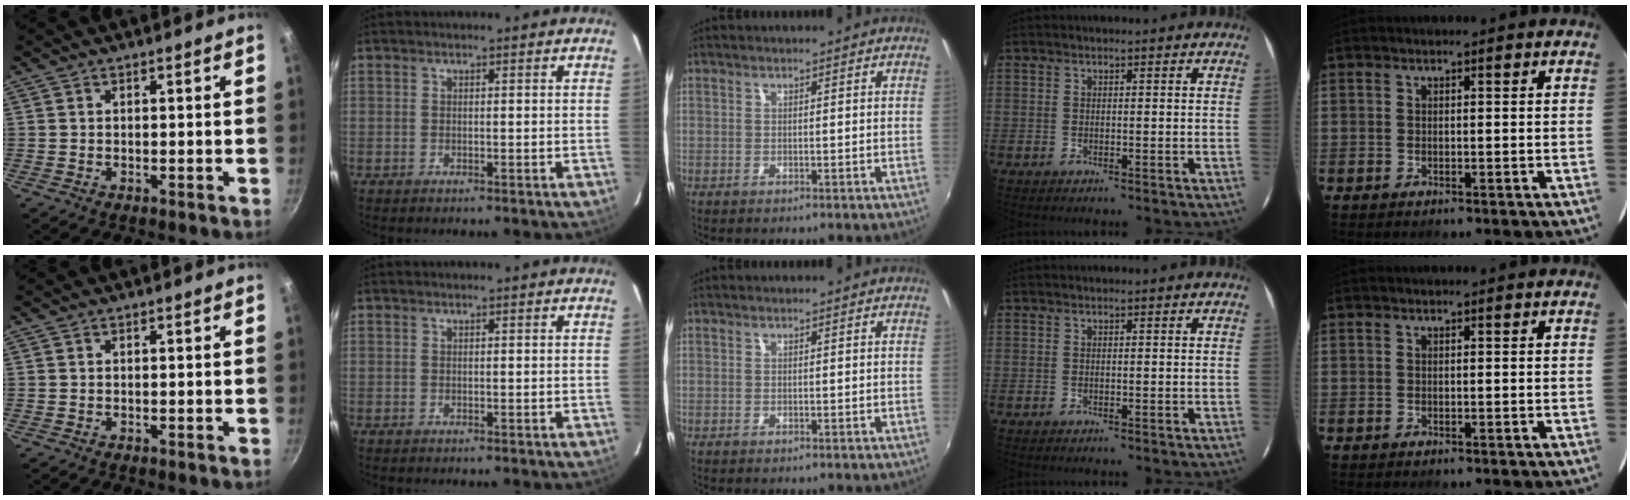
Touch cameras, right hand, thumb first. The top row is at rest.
{}